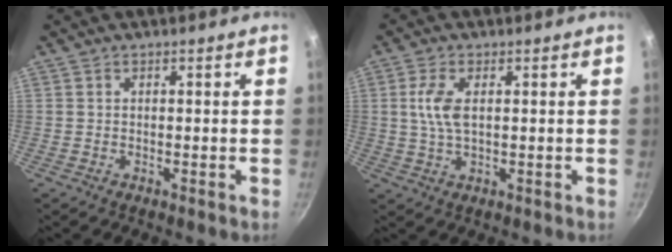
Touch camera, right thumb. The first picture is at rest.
{"total": 5.5, "force": [1.0, 2.5, 4.8], "torque": [-0.104, 0.003, 0.018]}